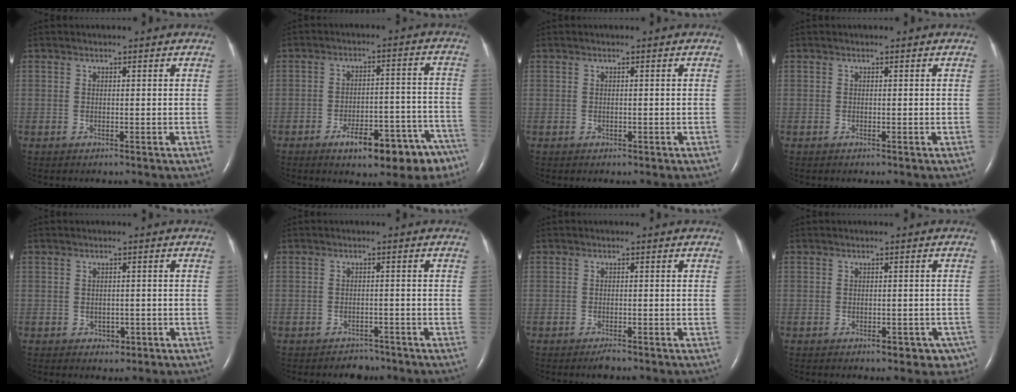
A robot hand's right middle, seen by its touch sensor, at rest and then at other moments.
{"total": 13.4, "force": [-9.5, 4.4, 8.5], "torque": [-0.076, 0.044, -0.129]}
{"total": 0.0}
{"total": 0.0}
{"total": 1.8, "force": [-0.7, 1.5, 0.8], "torque": [-0.013, 0.003, -0.001]}
{"total": 2.3, "force": [-2.0, 1.1, -0.1], "torque": [-0.007, 0.003, -0.027]}
{"total": 1.3, "force": [-1.0, 0.2, 0.7], "torque": [-0.017, -0.003, -0.015]}
{"total": 4.8, "force": [-3.0, 2.7, 2.6], "torque": [-0.014, 0.006, -0.036]}